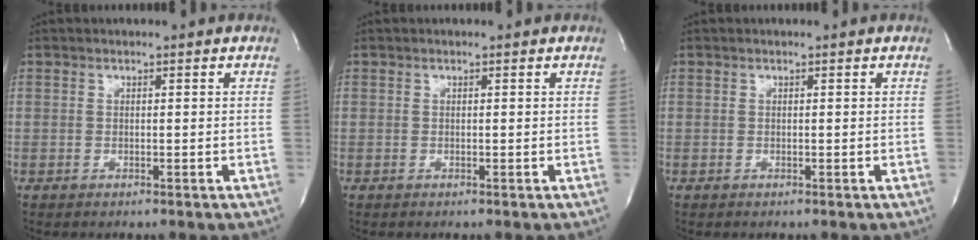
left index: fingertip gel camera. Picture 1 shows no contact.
{"total": 0.0}
{"total": 0.0}